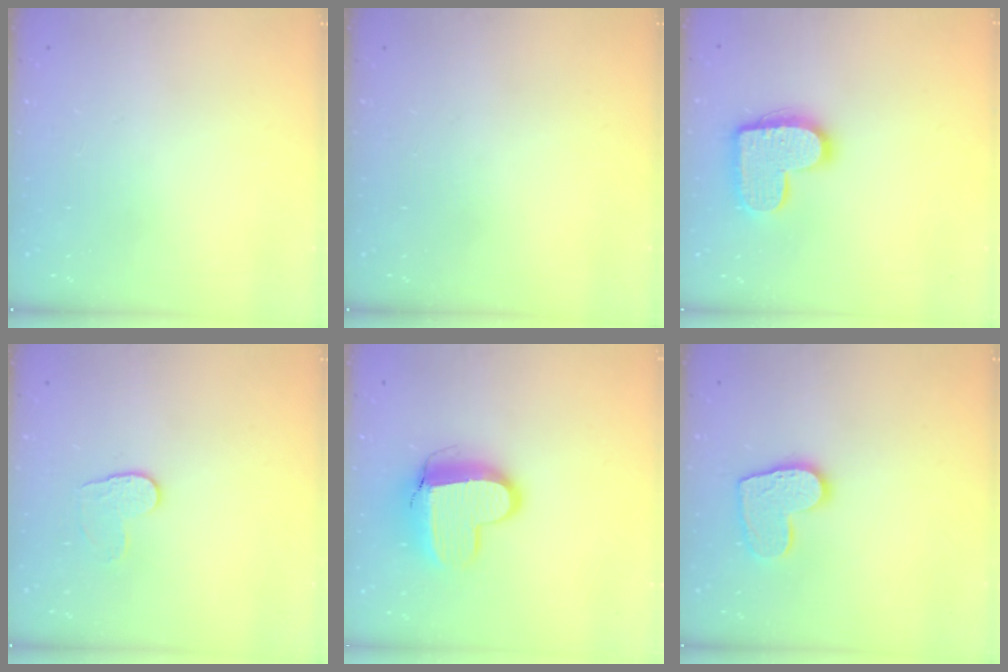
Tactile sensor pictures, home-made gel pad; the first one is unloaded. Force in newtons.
{"total": 0.0}
{"total": 14.6, "press": 14.6, "slide": 0.8}
{"total": 5.8, "press": 5.7, "slide": 0.5}
{"total": 11.6, "press": 11.6, "slide": 0.6}
{"total": 10.6, "press": 10.6, "slide": 0.8}